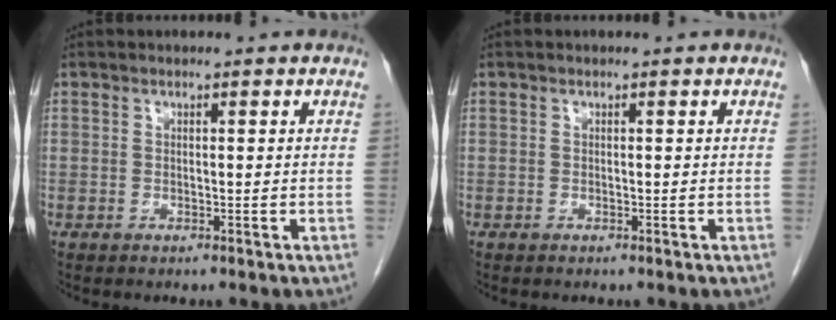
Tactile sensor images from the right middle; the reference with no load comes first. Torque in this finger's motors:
{"motor_torque": [0.67, -0.45, 0.02, -0.05]}